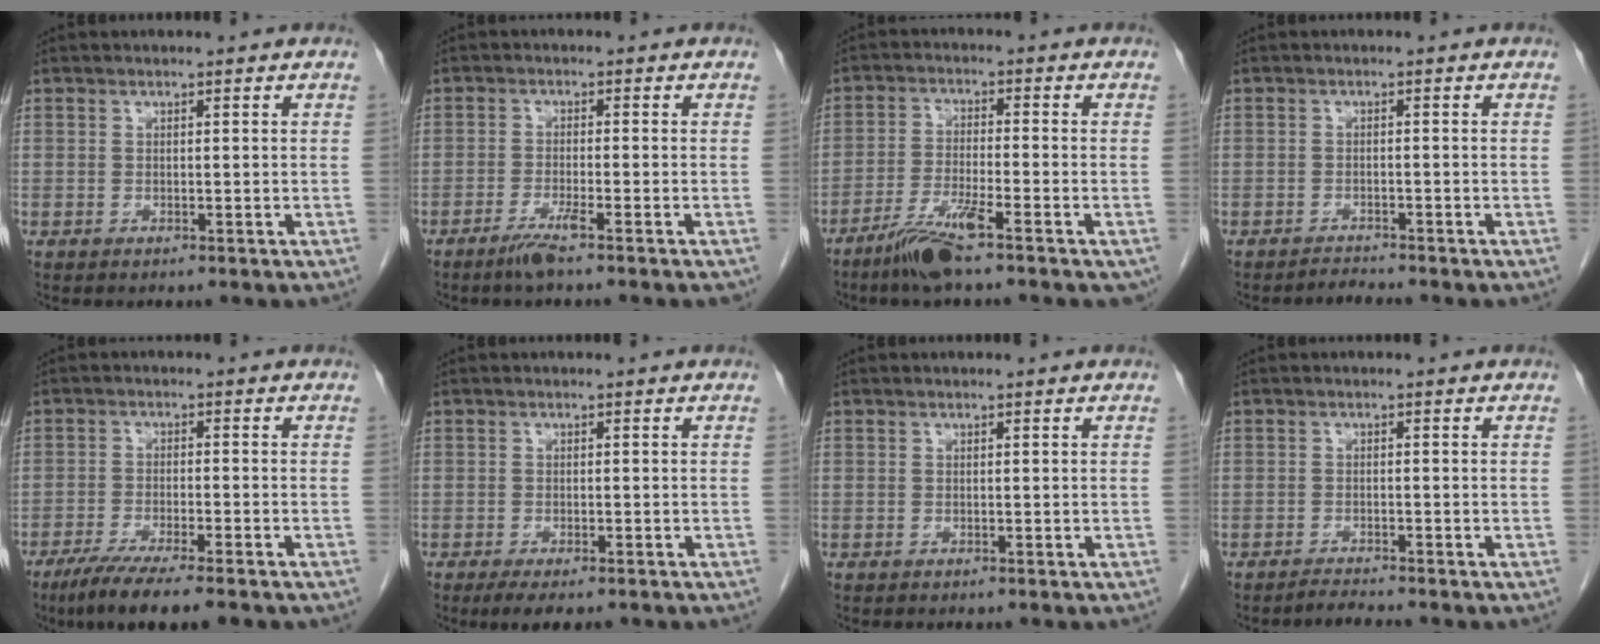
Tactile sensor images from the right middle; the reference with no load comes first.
{"total": 3.5, "force": [-2.5, -0.3, 2.5], "torque": [-0.050, -0.007, -0.049]}
{"total": 7.7, "force": [-5.2, 0.6, 5.7], "torque": [-0.108, -0.014, -0.095]}
{"total": 1.4, "force": [-1.4, -0.3, -0.3], "torque": [0.005, -0.009, -0.021]}
{"total": 9.2, "force": [-6.9, 0.7, 6.0], "torque": [-0.097, -0.022, -0.110]}
{"total": 4.4, "force": [-3.3, 1.5, 2.5], "torque": [-0.037, -0.008, -0.047]}
{"total": 0.0}
{"total": 1.7, "force": [-1.6, -0.5, 0.0], "torque": [-0.004, -0.010, -0.028]}